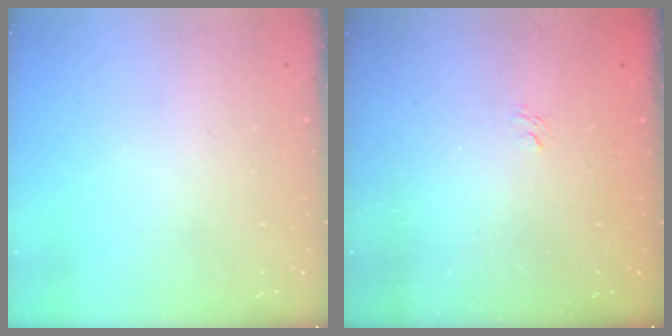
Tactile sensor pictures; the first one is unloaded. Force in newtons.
{"total": 1.1, "press": 0.1, "slide": 1.1}